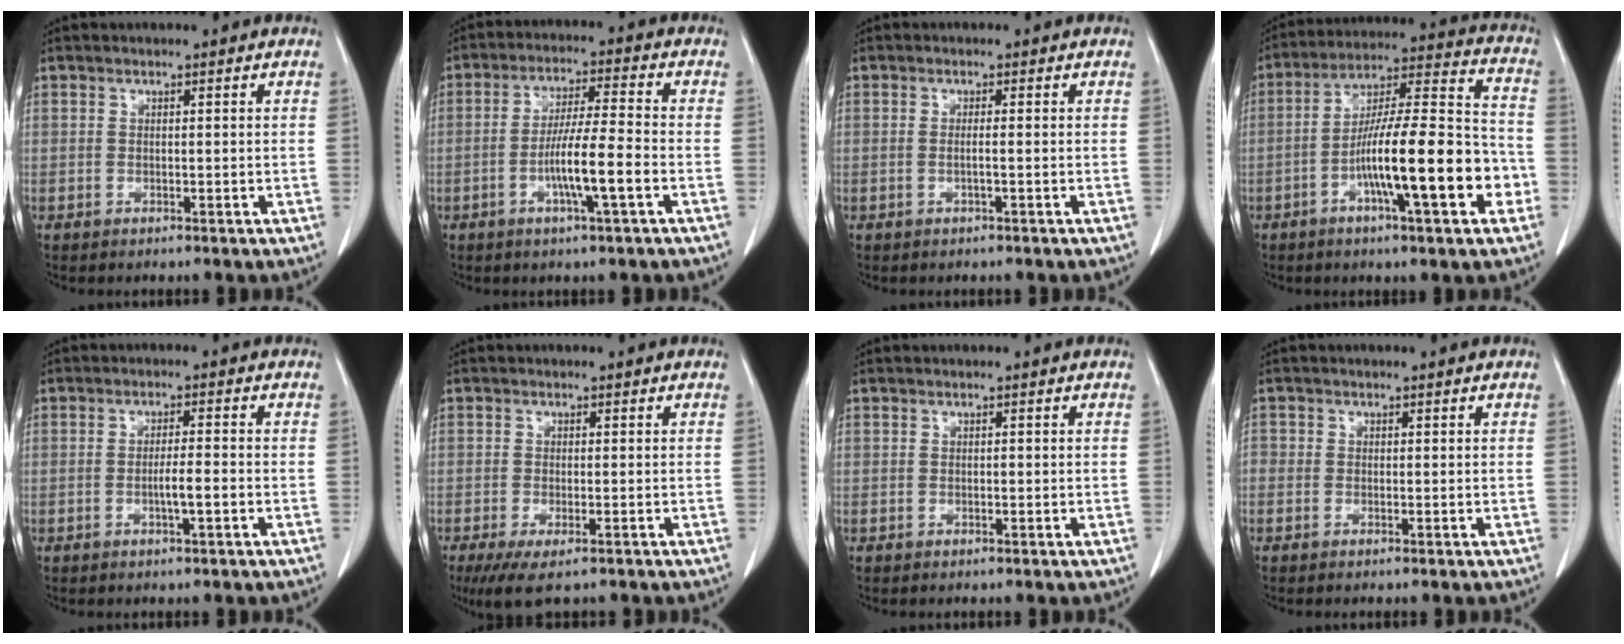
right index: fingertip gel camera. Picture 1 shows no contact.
{"total": 8.5, "force": [-2.8, 0.0, 8.0], "torque": [-0.148, 0.000, -0.052]}
{"total": 1.0, "force": [-0.3, -0.1, 1.0], "torque": [-0.019, 0.002, -0.004]}
{"total": 18.0, "force": [-5.8, 2.3, 16.9], "torque": [-0.281, 0.010, -0.090]}
{"total": 3.0, "force": [-1.0, 0.2, 2.9], "torque": [-0.049, 0.001, -0.015]}
{"total": 6.7, "force": [-4.6, 1.4, 4.7], "torque": [-0.077, -0.019, -0.072]}
{"total": 0.0}
{"total": 1.2, "force": [-0.4, 1.0, 0.6], "torque": [-0.019, 0.006, -0.008]}